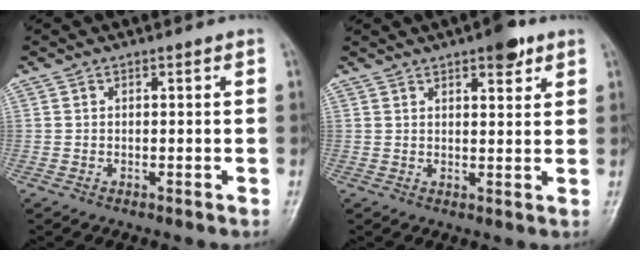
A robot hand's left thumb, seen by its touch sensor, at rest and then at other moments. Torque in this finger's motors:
{"motor_torque": [0.79, 0.37, 0.59, -0.50, -0.04]}